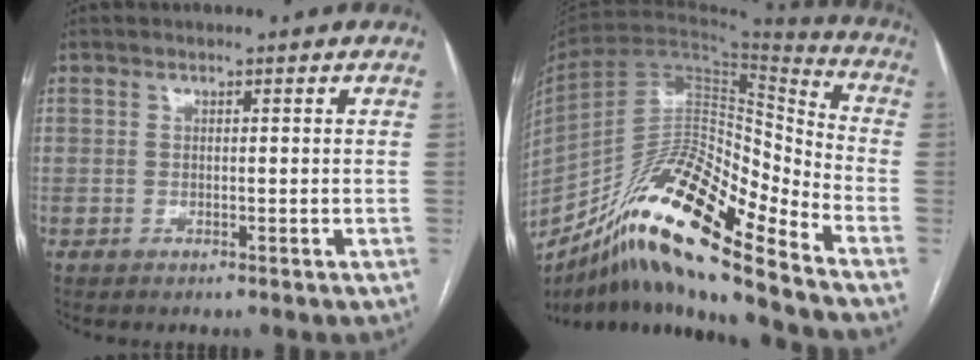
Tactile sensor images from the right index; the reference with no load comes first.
{"total": 21.5, "force": [-14.7, 2.8, 15.4], "torque": [-0.290, -0.003, -0.268]}